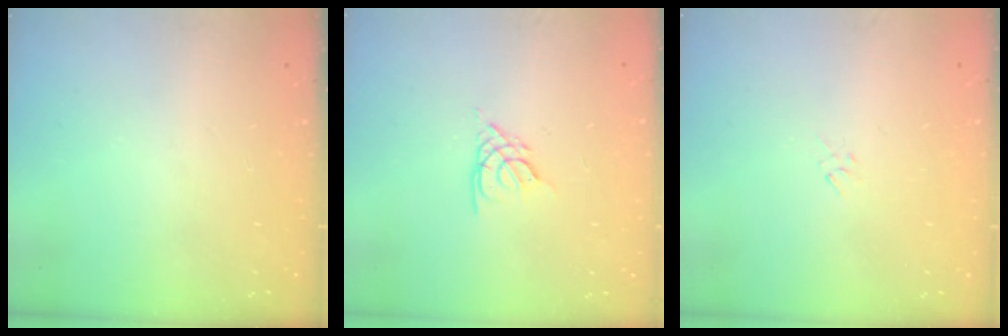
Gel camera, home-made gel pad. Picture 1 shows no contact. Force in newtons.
{"total": 2.7, "press": 2.7, "slide": 0.4}
{"total": 2.3, "press": 2.2, "slide": 0.6}